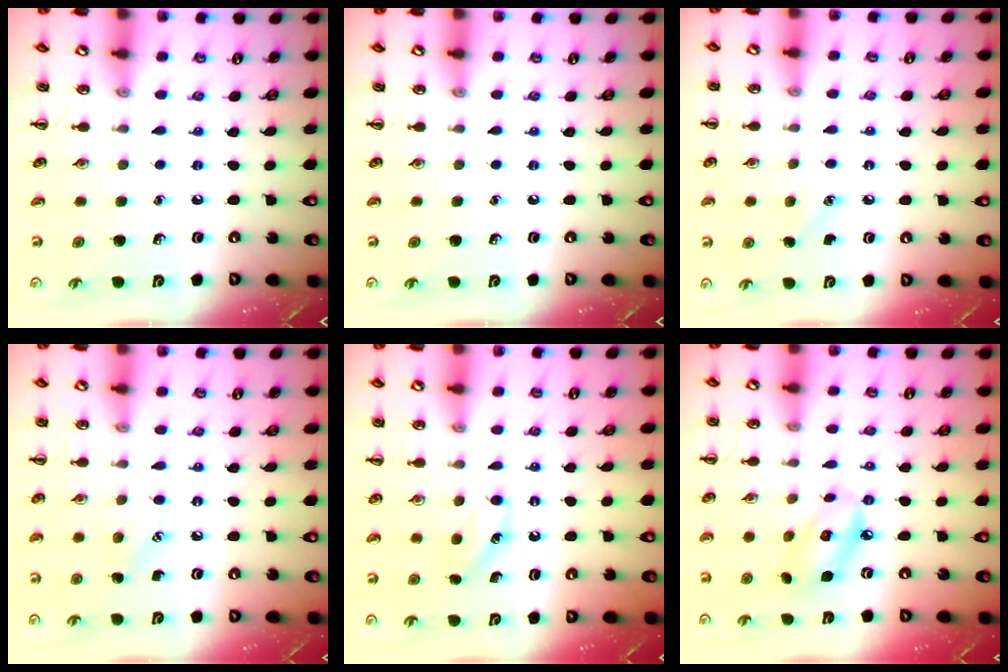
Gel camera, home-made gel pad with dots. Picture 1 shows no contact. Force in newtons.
{"total": 0.0}
{"total": 5.8, "press": 5.6, "slide": 1.6}
{"total": 6.0, "press": 5.8, "slide": 1.7}
{"total": 5.2, "press": 5.0, "slide": 1.3}
{"total": 6.8, "press": 6.7, "slide": 1.3}